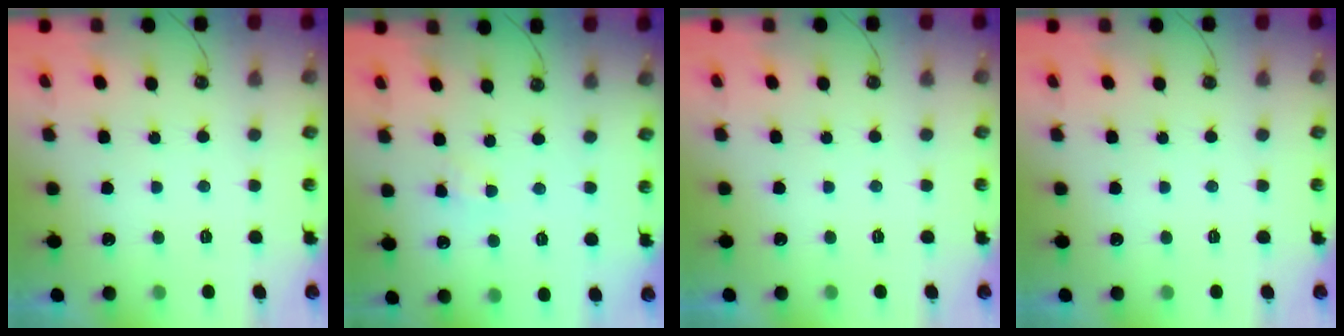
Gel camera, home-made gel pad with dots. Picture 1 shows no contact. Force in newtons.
{"total": 2.0, "press": 2.0, "slide": 0.3}
{"total": 0.0}
{"total": 0.0}